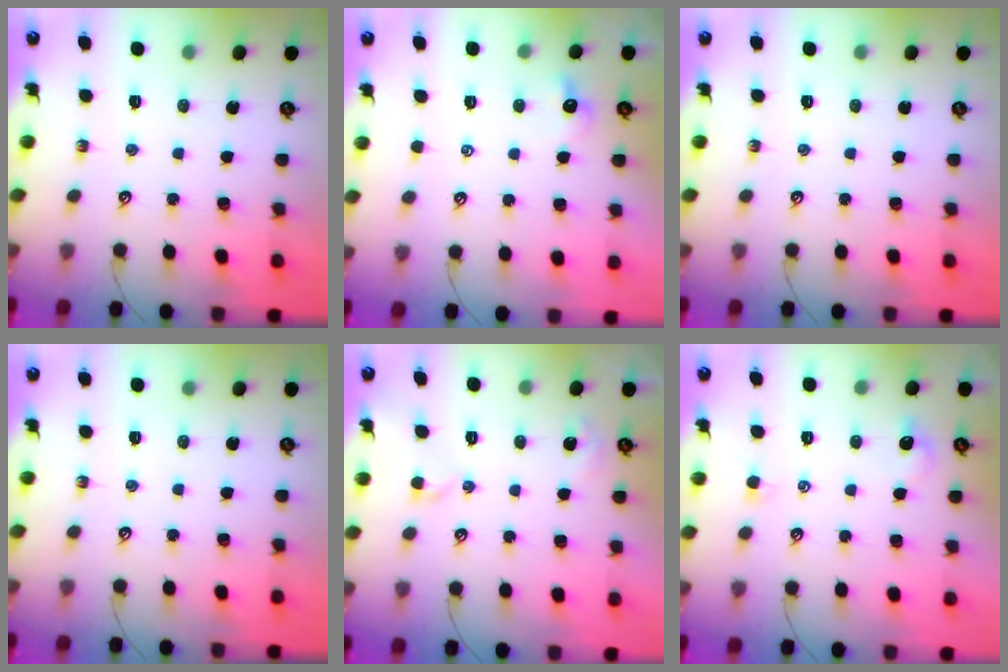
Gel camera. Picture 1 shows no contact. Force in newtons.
{"total": 0.5, "press": 0.1, "slide": 0.5}
{"total": 0.0}
{"total": 0.0}
{"total": 2.7, "press": 2.6, "slide": 0.6}
{"total": 1.7, "press": 1.6, "slide": 0.6}